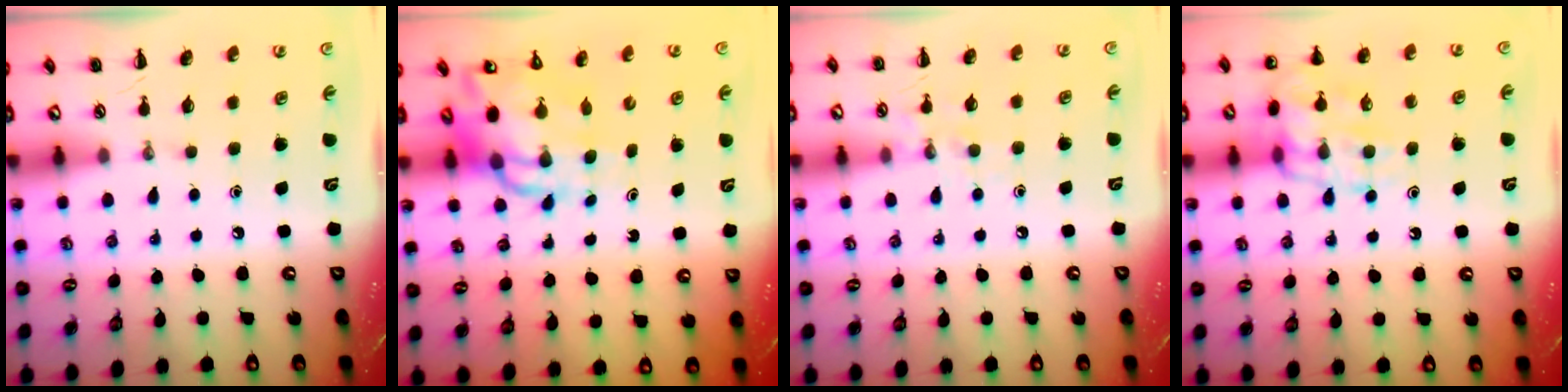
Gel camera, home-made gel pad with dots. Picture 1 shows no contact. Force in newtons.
{"total": 11.2, "press": 10.7, "slide": 3.1}
{"total": 7.1, "press": 7.0, "slide": 1.2}
{"total": 16.5, "press": 16.4, "slide": 2.2}